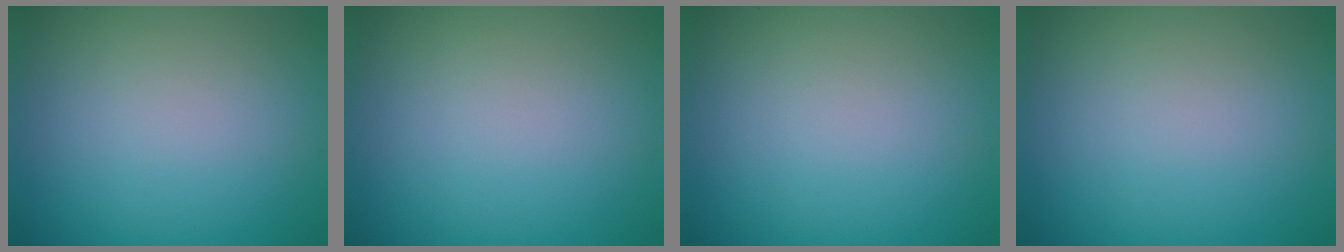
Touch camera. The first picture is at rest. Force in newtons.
{"total": 0.0}
{"total": 0.0}
{"total": 0.0}